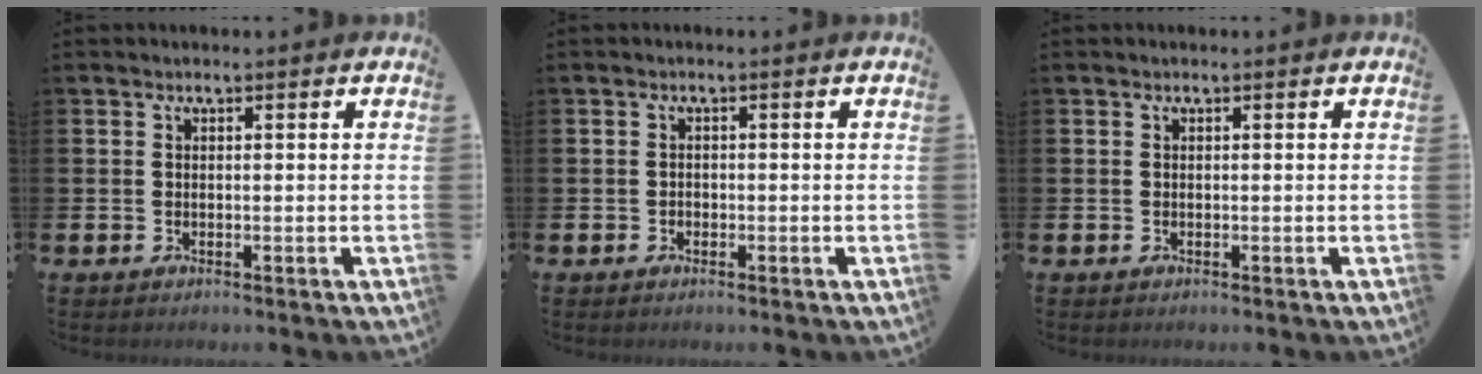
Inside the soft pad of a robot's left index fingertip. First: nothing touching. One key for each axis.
{"total": 0.8, "fx": -0.4, "fy": 0.6, "fz": 0.1, "tx": -0.004, "ty": 0.003, "tz": -0.010}
{"total": 0.0}